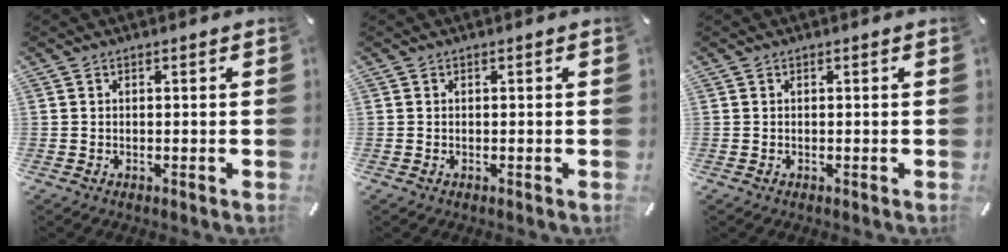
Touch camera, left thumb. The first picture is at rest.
{"total": 0.0}
{"total": 0.0}